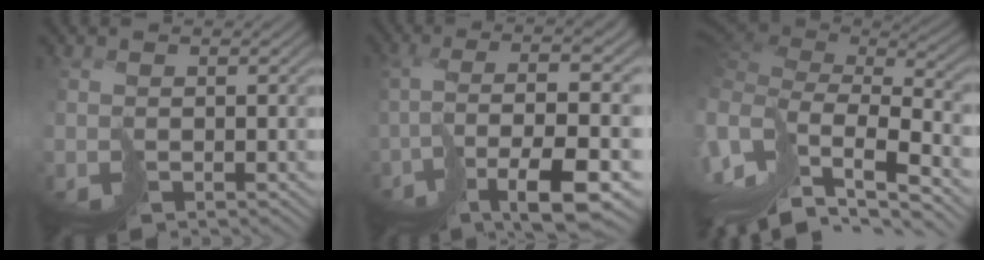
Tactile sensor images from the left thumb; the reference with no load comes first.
{"total": 12.3, "force": [-5.0, 2.6, 11.0], "torque": [-0.209, -0.007, -0.063]}
{"total": 13.6, "force": [-3.9, 6.4, 11.4], "torque": [-0.287, -0.026, -0.035]}